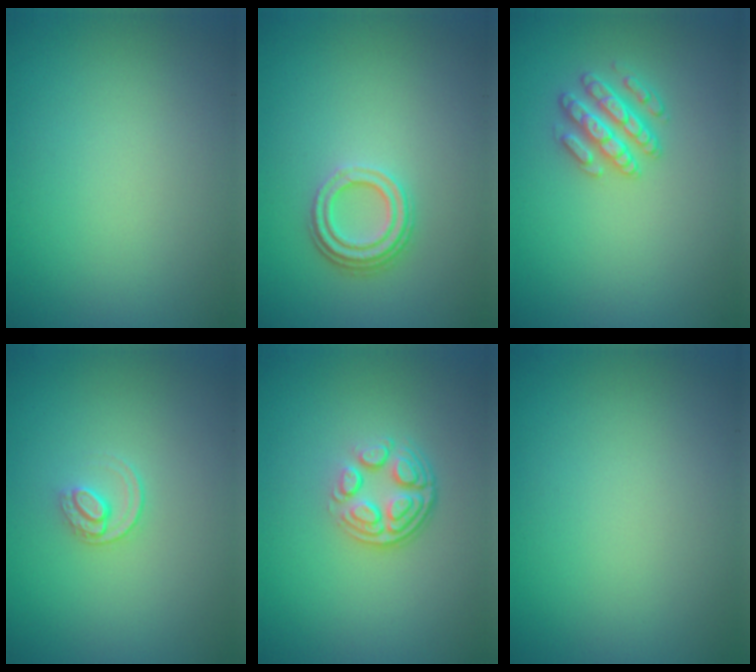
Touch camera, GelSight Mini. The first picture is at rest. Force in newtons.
{"total": 3.1, "press": 2.4, "slide": 2.0}
{"total": 2.9, "press": 2.9, "slide": 0.7}
{"total": 1.4, "press": 0.9, "slide": 1.0}
{"total": 4.0, "press": 2.7, "slide": 2.9}
{"total": 0.0}